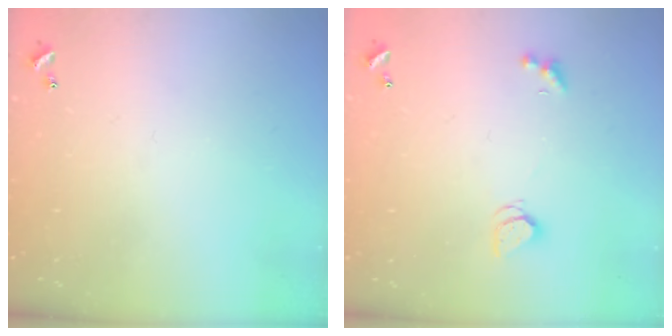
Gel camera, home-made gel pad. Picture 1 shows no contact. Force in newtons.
{"total": 1.7, "press": 1.7, "slide": 0.4}